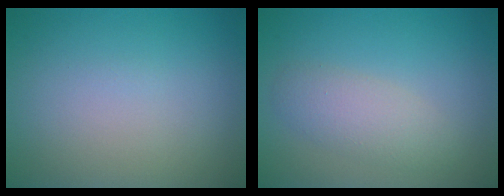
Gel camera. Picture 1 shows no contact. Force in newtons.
{"total": 2.8, "press": 2.7, "slide": 0.3}